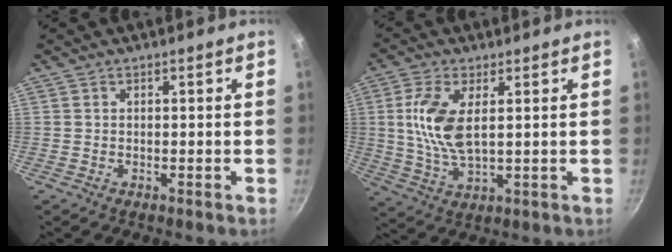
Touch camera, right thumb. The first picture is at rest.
{"total": 9.9, "force": [1.9, 4.5, 8.6], "torque": [-0.177, -0.005, 0.042]}